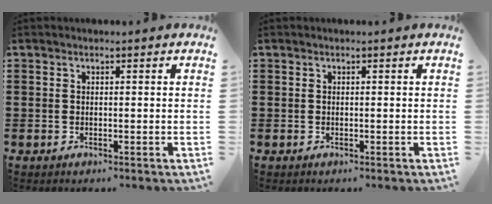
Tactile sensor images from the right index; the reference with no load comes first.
{"total": 0.0}